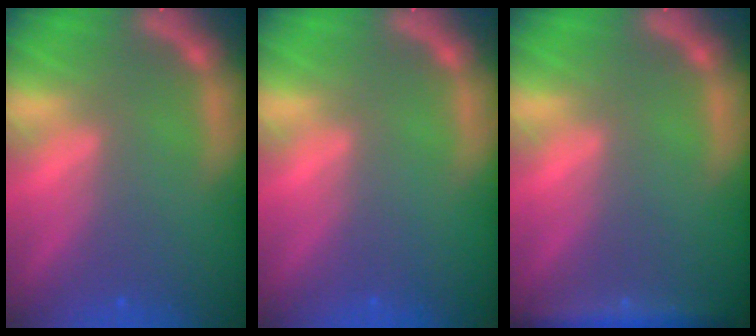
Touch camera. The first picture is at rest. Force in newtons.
{"total": 0.0}
{"total": 3.5}